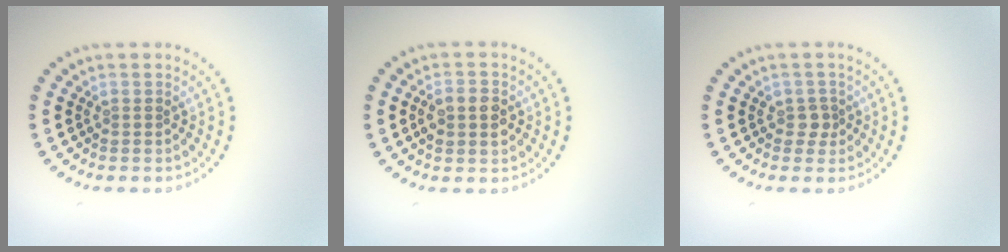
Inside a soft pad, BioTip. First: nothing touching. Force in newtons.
{"total": 3.0, "press": 3.0, "slide": 0.1}
{"total": 1.3, "press": 1.1, "slide": 0.8}